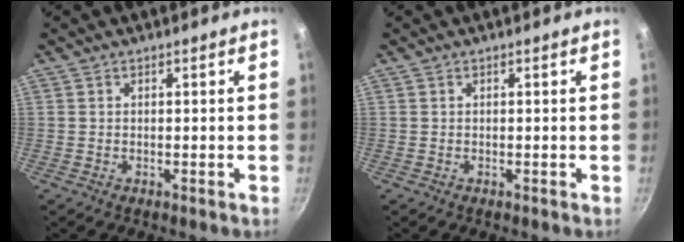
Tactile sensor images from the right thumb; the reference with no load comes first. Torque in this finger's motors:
{"motor_torque": [0.00, 0.00, 0.02, 0.01, 0.01]}